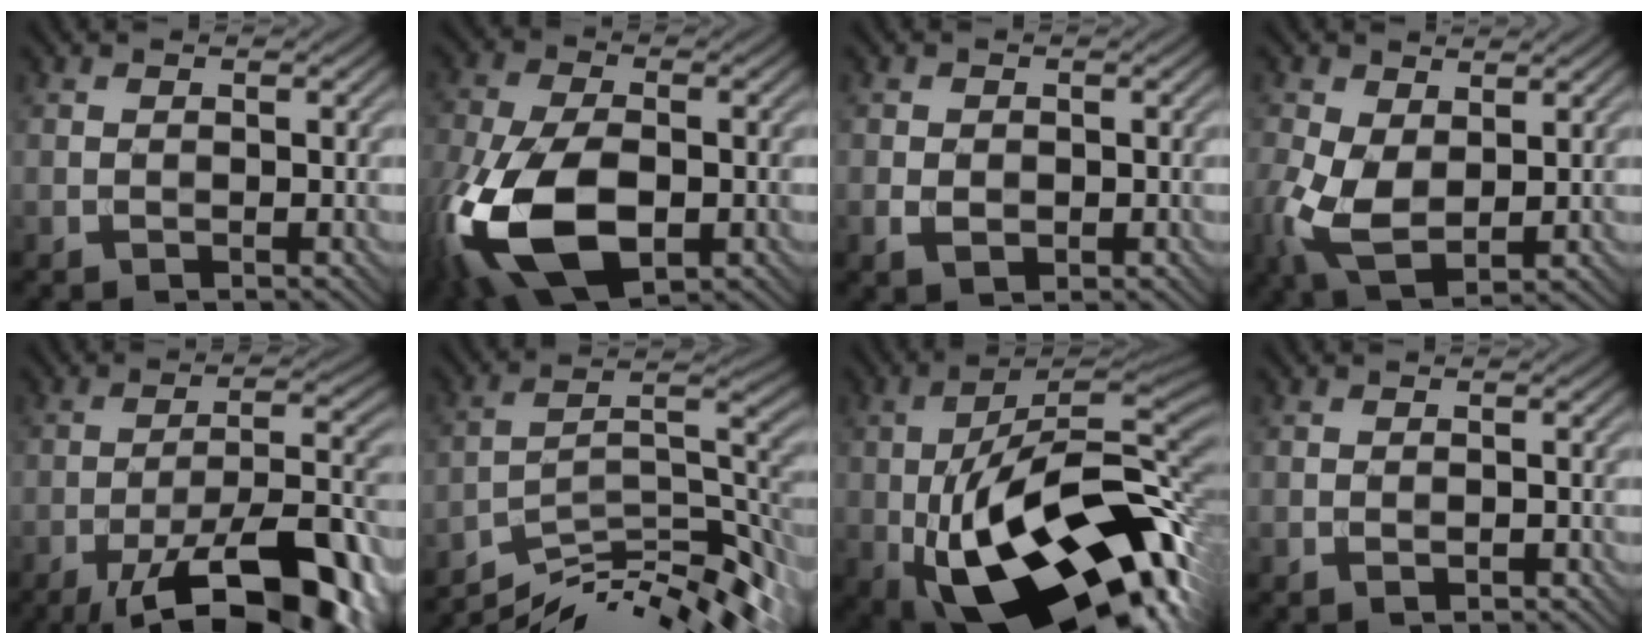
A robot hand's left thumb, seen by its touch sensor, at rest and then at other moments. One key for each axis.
{"total": 16.3, "fx": -5.2, "fy": 9.1, "fz": 12.5, "tx": -0.301, "ty": -0.044, "tz": -0.087}
{"total": 2.0, "fx": -0.3, "fy": 1.6, "fz": 1.2, "tx": -0.027, "ty": -0.008, "tz": -0.004}
{"total": 7.4, "fx": 0.2, "fy": 4.6, "fz": 5.8, "tx": -0.161, "ty": -0.011, "tz": 0.008}
{"total": 17.2, "fx": -10.0, "fy": 5.4, "fz": 12.8, "tx": -0.196, "ty": -0.003, "tz": -0.157}
{"total": 13.2, "fx": -10.3, "fy": 2.8, "fz": 7.8, "tx": -0.136, "ty": 0.013, "tz": -0.171}
{"total": 22.1, "fx": -5.6, "fy": 10.3, "fz": 18.7, "tx": -0.313, "ty": -0.017, "tz": -0.085}
{"total": 0.6, "fx": -0.3, "fy": 0.2, "fz": 0.5, "tx": -0.009, "ty": 0.000, "tz": -0.002}